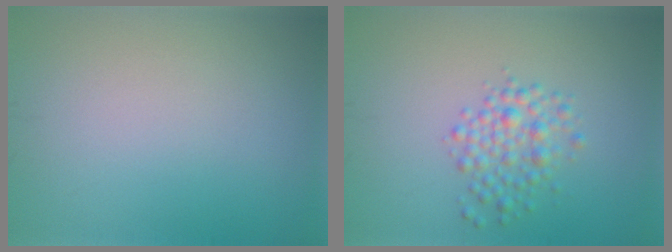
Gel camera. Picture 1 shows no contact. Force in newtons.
{"total": 2.7, "press": 2.7, "slide": 0.1}